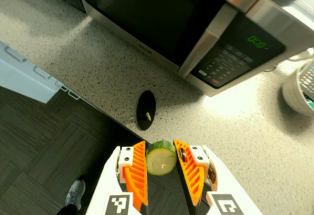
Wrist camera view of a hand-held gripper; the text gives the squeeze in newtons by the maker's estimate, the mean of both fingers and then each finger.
{"total": 9.6, "left": 9.9, "right": 9.4}